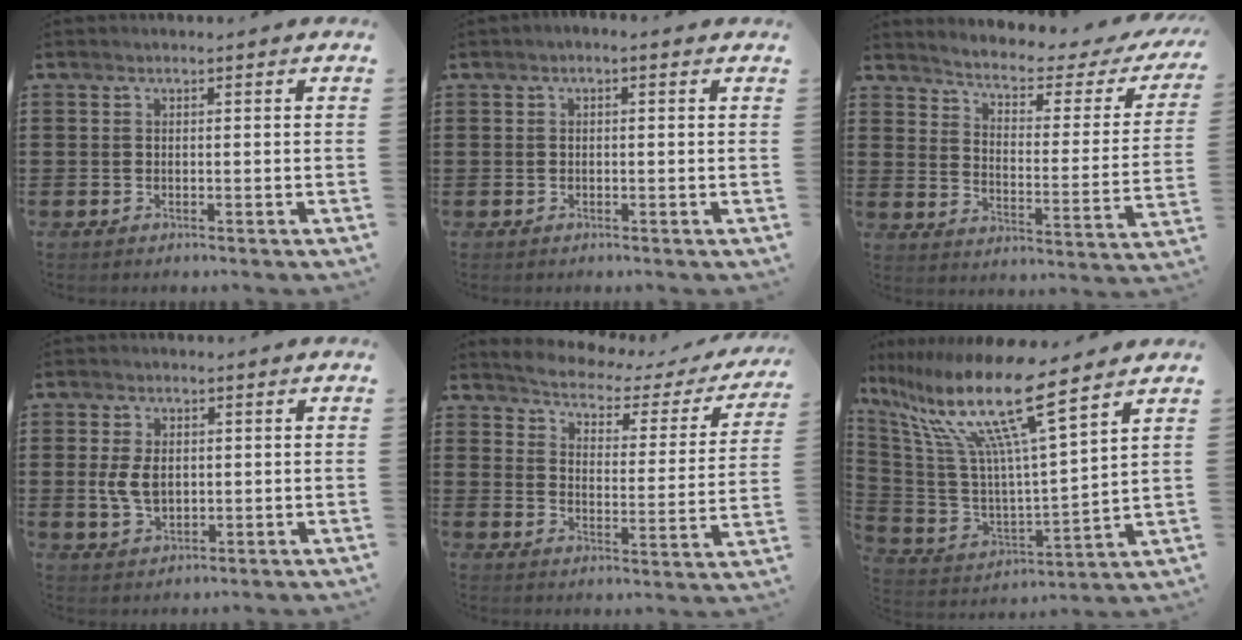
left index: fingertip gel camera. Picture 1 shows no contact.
{"total": 0.7, "force": [-0.1, 0.2, 0.7], "torque": [-0.013, -0.001, -0.002]}
{"total": 3.0, "force": [2.4, 0.5, 1.8], "torque": [-0.052, -0.023, 0.027]}
{"total": 5.1, "force": [0.4, 3.3, 3.9], "torque": [-0.102, 0.001, 0.000]}
{"total": 2.8, "force": [2.7, 0.5, 0.7], "torque": [-0.034, -0.027, 0.036]}
{"total": 15.6, "force": [10.3, 1.3, 11.6], "torque": [-0.261, -0.064, 0.165]}